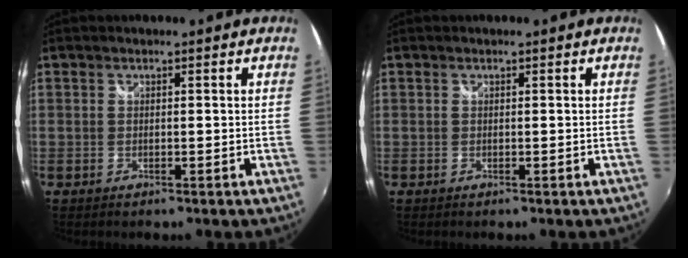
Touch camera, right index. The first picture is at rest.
{"total": 0.0}